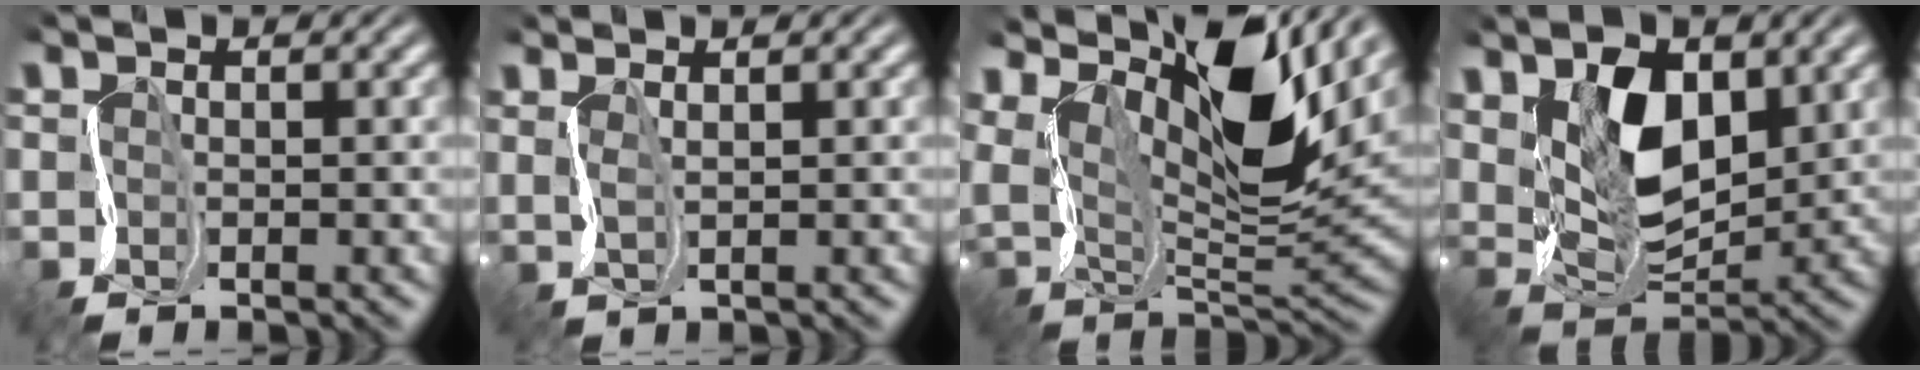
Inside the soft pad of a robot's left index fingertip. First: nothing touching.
{"total": 1.4, "force": [1.3, 0.2, 0.4], "torque": [-0.007, 0.007, 0.028]}
{"total": 12.8, "force": [7.2, 4.8, 9.5], "torque": [-0.163, 0.010, 0.125]}
{"total": 7.7, "force": [3.4, 4.2, 5.5], "torque": [-0.112, -0.002, 0.065]}